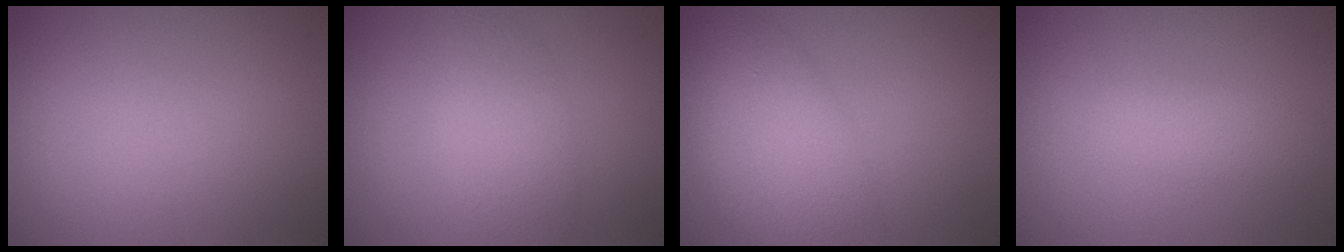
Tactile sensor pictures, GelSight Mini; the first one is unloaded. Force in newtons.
{"total": 3.2, "press": 3.2, "slide": 0.1}
{"total": 6.2, "press": 6.2, "slide": 0.4}
{"total": 2.0, "press": 2.0, "slide": 0.1}